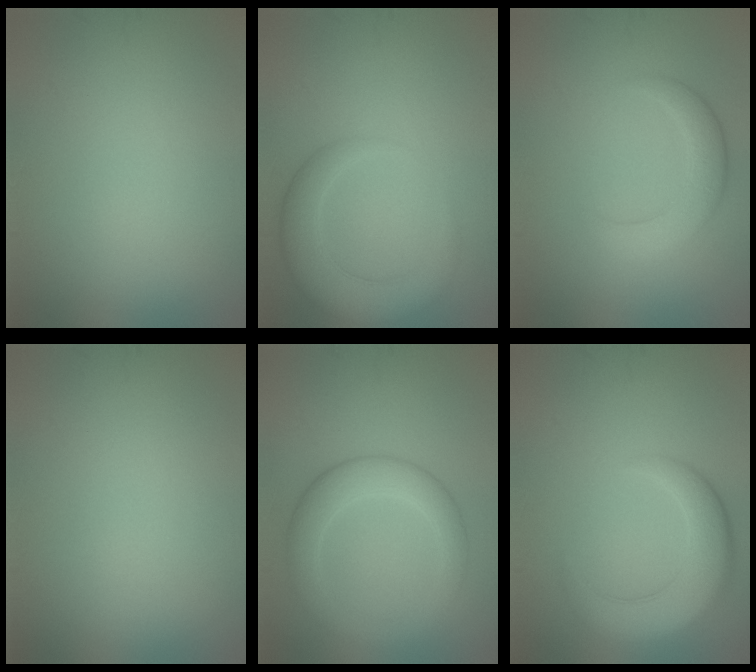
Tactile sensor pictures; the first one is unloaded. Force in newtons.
{"total": 4.9, "press": 4.9, "slide": 0.4}
{"total": 3.3, "press": 3.3, "slide": 0.3}
{"total": 0.0}
{"total": 4.3, "press": 4.3, "slide": 0.1}
{"total": 5.7, "press": 5.7, "slide": 0.3}